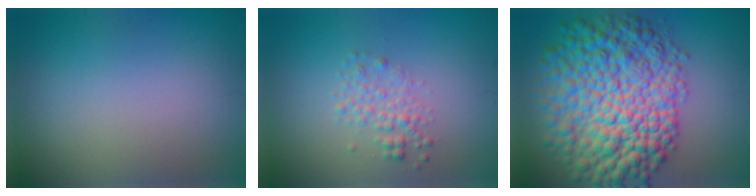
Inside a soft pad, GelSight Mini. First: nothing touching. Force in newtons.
{"total": 1.9, "press": 1.9, "slide": 0.1}
{"total": 12.8, "press": 12.8, "slide": 0.4}